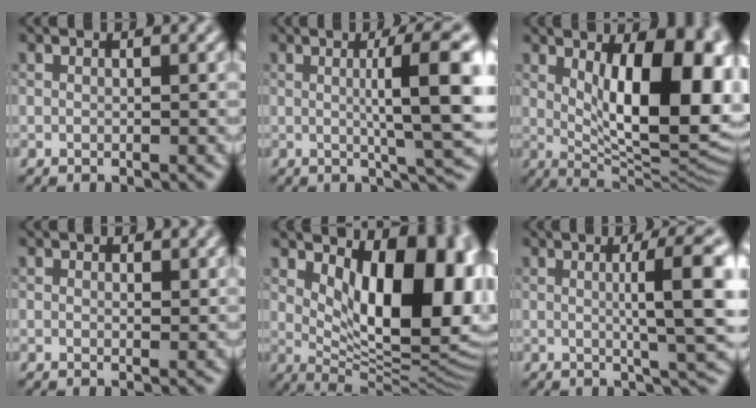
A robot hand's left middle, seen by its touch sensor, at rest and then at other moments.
{"total": 8.3, "force": [0.8, 1.3, 8.2], "torque": [-0.108, 0.007, 0.013]}
{"total": 14.3, "force": [2.4, 6.0, 12.8], "torque": [-0.147, -0.005, 0.040]}
{"total": 0.8, "force": [0.6, 0.4, 0.4], "torque": [-0.004, -0.004, 0.009]}
{"total": 14.0, "force": [3.5, 6.6, 11.8], "torque": [-0.126, -0.006, 0.059]}
{"total": 7.5, "force": [0.7, 1.2, 7.4], "torque": [-0.099, 0.007, 0.012]}